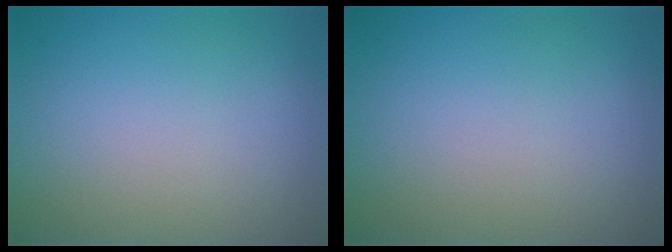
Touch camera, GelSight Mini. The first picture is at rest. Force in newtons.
{"total": 0.0}